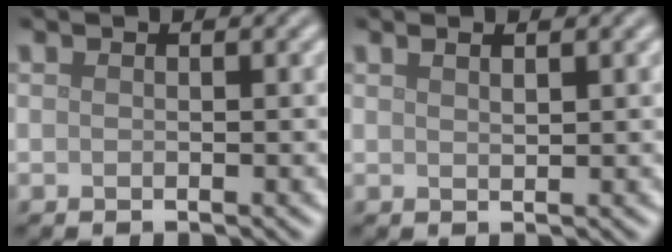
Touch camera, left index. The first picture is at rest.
{"total": 1.0, "force": [0.7, 0.2, 0.6], "torque": [-0.011, 0.002, 0.013]}